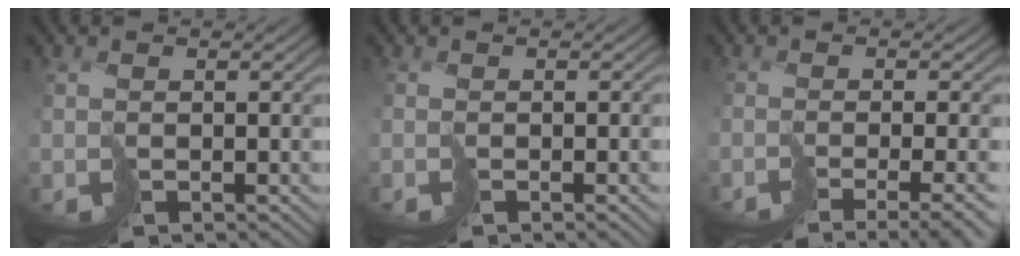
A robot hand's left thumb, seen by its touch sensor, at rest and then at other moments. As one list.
[{"total": 1.0, "force": [-0.7, -0.4, 0.6], "torque": [-0.004, 0.003, -0.012]}, {"total": 6.6, "force": [-4.7, 1.2, 4.5], "torque": [-0.048, -0.007, -0.040]}]